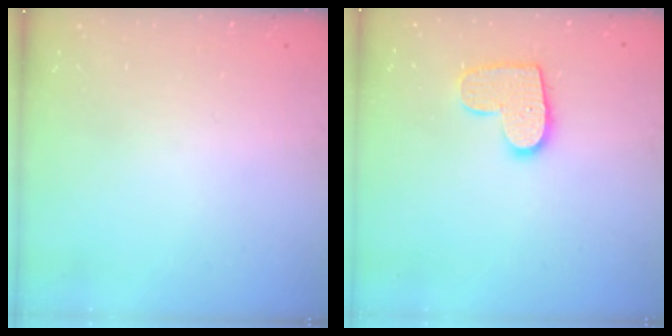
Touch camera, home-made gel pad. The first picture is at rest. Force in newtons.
{"total": 10.8, "press": 10.8, "slide": 0.5}